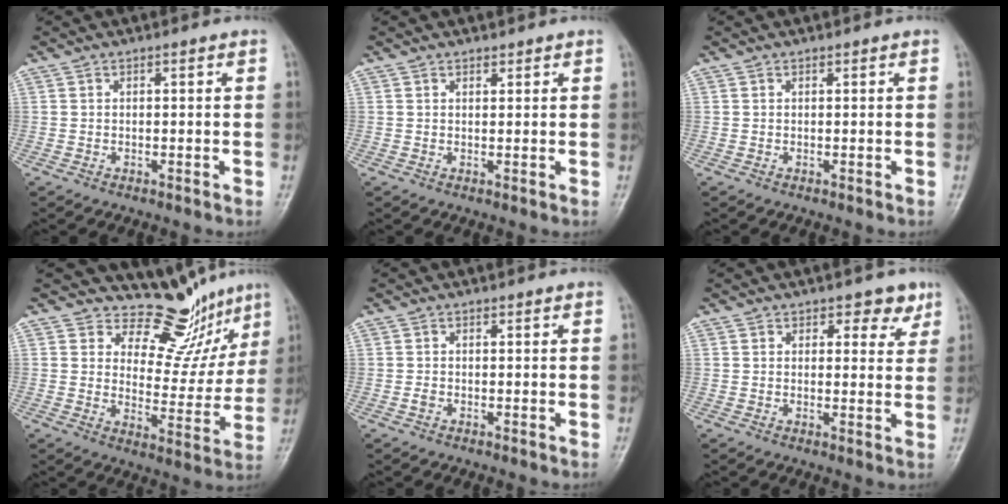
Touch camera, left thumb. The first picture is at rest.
{"total": 1.0, "force": [0.8, 0.5, 0.2], "torque": [0.004, -0.007, 0.011]}
{"total": 0.0}
{"total": 11.5, "force": [9.9, 5.3, 2.5], "torque": [0.013, -0.084, 0.134]}
{"total": 0.7, "force": [-0.2, 0.5, 0.4], "torque": [-0.007, -0.001, -0.005]}
{"total": 4.3, "force": [2.7, 2.8, 1.8], "torque": [0.009, -0.013, 0.033]}